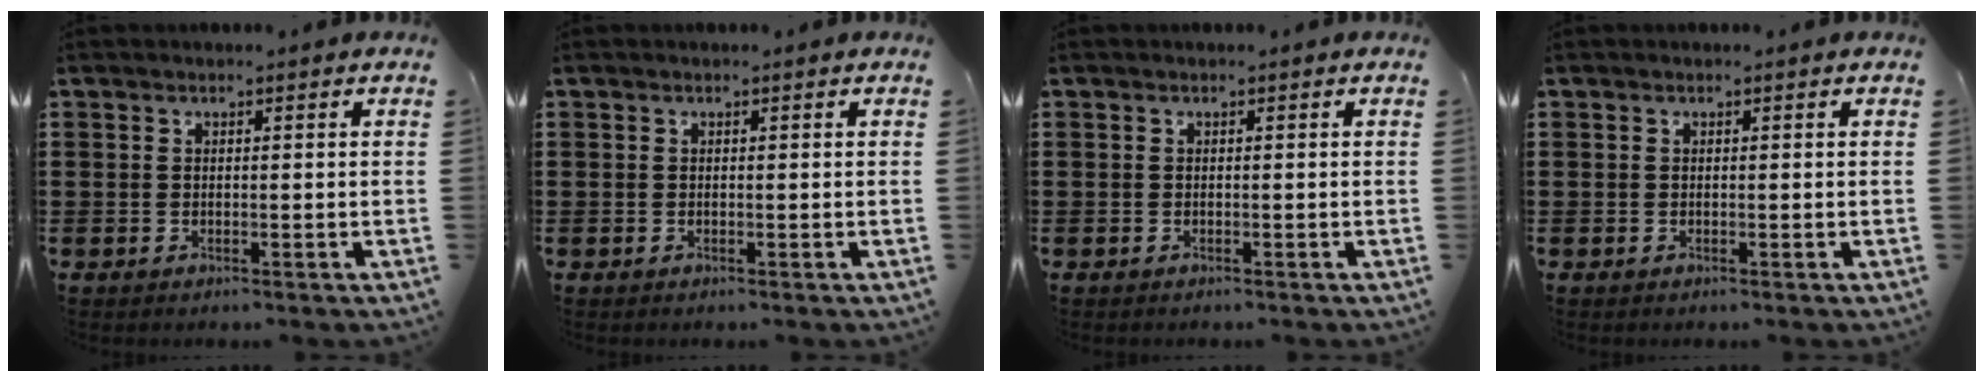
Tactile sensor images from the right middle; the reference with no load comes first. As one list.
[{"total": 0.0}, {"total": 0.0}, {"total": 0.0}]